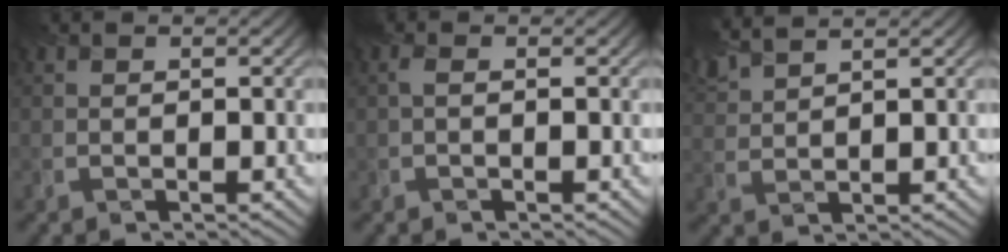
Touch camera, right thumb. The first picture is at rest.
{"total": 1.0, "force": [0.2, 0.3, 1.0], "torque": [-0.025, 0.005, 0.000]}
{"total": 5.1, "force": [4.3, 0.9, 2.7], "torque": [-0.069, 0.023, 0.088]}